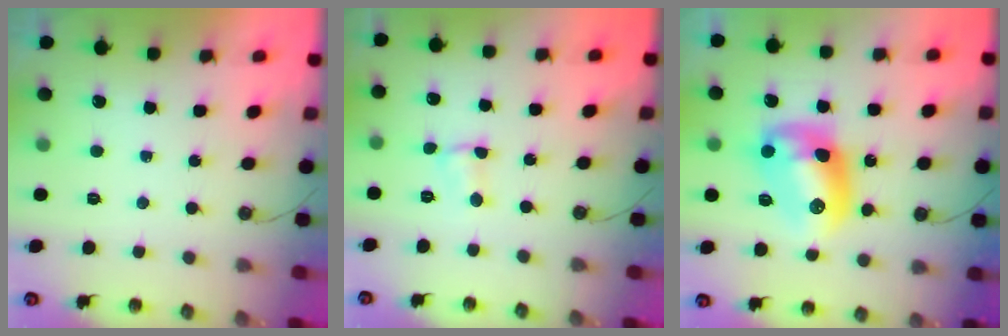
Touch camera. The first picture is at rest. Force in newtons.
{"total": 2.6, "press": 2.6, "slide": 0.4}
{"total": 12.9, "press": 12.9, "slide": 1.0}